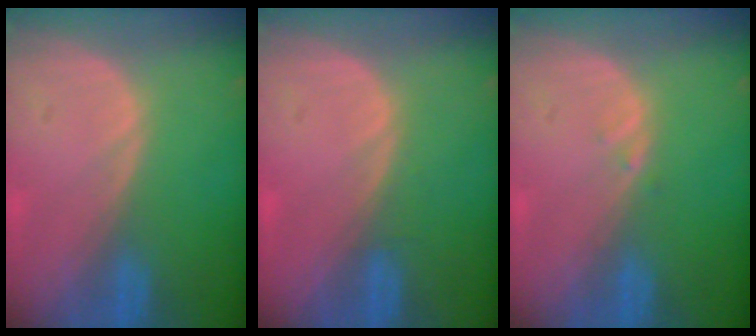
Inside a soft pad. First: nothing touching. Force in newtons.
{"total": 0.6, "press": 0.6, "slide": 0.2}
{"total": 0.6, "press": 0.6, "slide": 0.1}